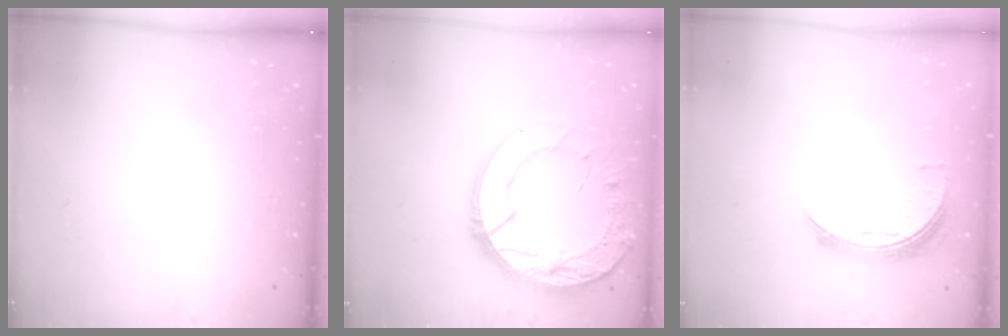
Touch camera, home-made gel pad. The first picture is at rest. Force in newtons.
{"total": 21.2, "press": 21.1, "slide": 2.1}
{"total": 7.9, "press": 7.9, "slide": 0.4}